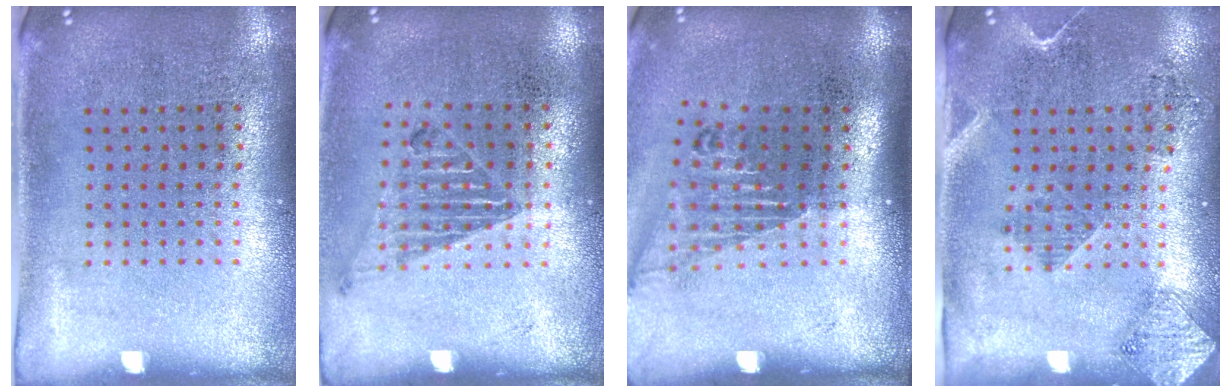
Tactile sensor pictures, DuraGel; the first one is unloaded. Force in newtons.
{"total": 1.0, "press": 1.0, "slide": 0.2}
{"total": 1.6, "press": 1.2, "slide": 1.1}
{"total": 2.0, "press": 1.7, "slide": 1.1}